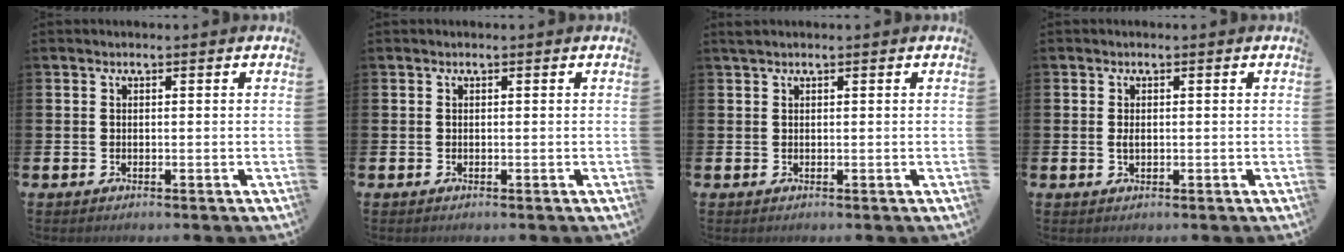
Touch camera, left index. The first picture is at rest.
{"total": 0.0}
{"total": 0.9, "force": [0.8, 0.1, 0.4], "torque": [-0.006, 0.002, 0.013]}
{"total": 1.1, "force": [0.0, 0.7, 0.8], "torque": [-0.015, 0.003, 0.000]}